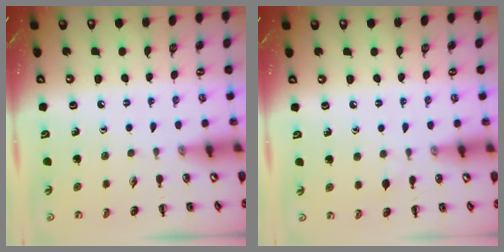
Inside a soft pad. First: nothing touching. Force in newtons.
{"total": 2.7, "press": 2.5, "slide": 1.0}